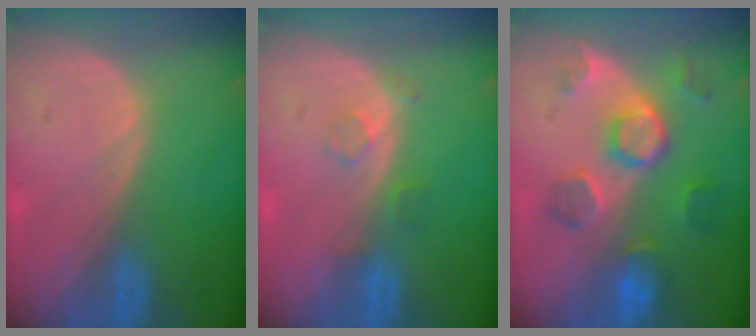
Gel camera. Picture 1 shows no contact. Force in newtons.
{"total": 2.1, "press": 2.1, "slide": 0.2}
{"total": 8.7, "press": 7.9, "slide": 3.7}